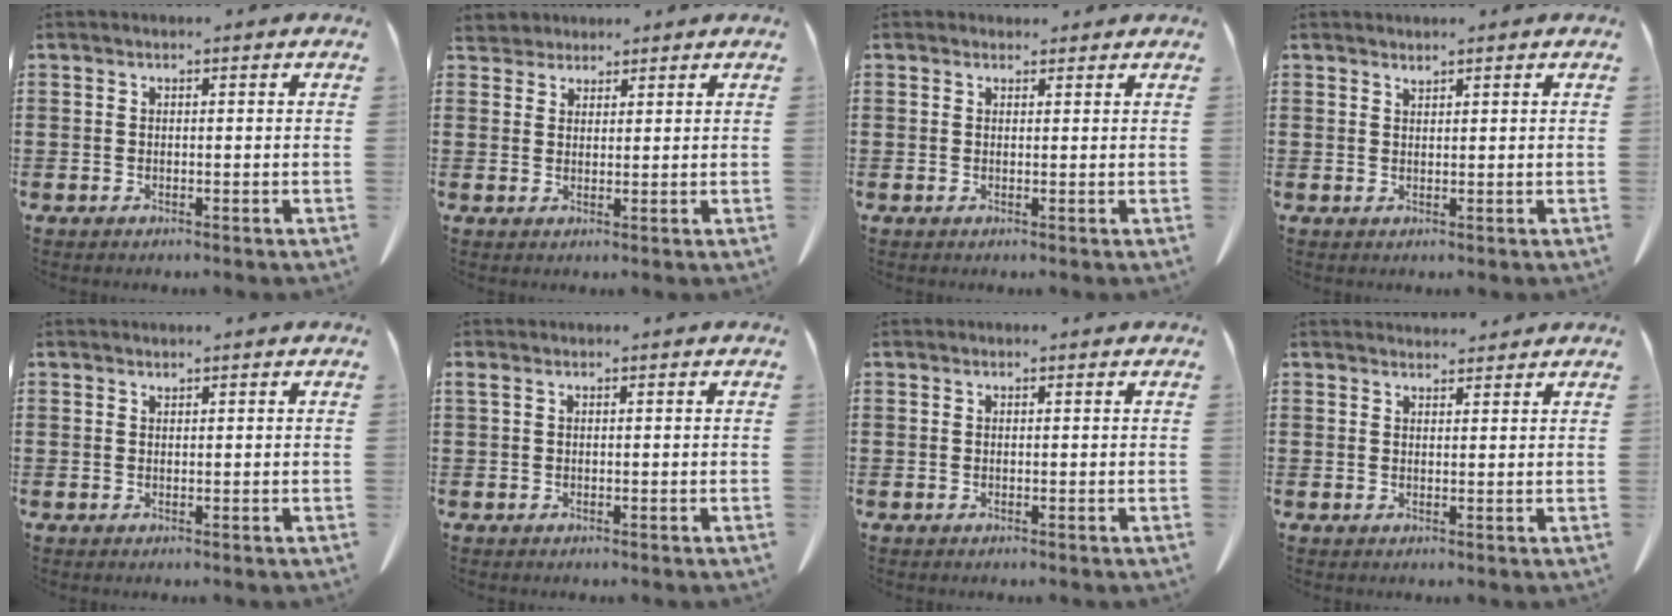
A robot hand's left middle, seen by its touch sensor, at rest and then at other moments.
{"total": 2.5, "force": [2.4, 0.9, 0.0], "torque": [-0.008, 0.002, 0.046]}
{"total": 1.1, "force": [0.9, 0.6, 0.1], "torque": [0.003, 0.000, 0.015]}
{"total": 1.0, "force": [1.0, 0.0, 0.1], "torque": [-0.004, -0.004, 0.020]}
{"total": 0.5, "force": [0.5, 0.0, 0.1], "torque": [-0.003, -0.002, 0.011]}
{"total": 0.7, "force": [0.2, 0.2, 0.6], "torque": [-0.015, 0.003, 0.003]}
{"total": 0.0}
{"total": 2.5, "force": [2.4, 0.4, 0.1], "torque": [-0.001, -0.008, 0.044]}